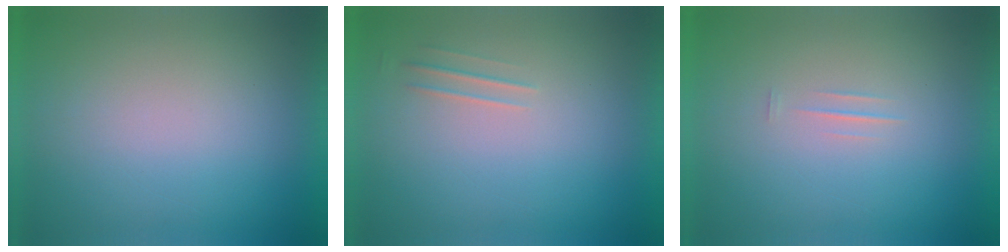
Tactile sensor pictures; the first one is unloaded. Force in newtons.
{"total": 1.5}
{"total": 1.3}